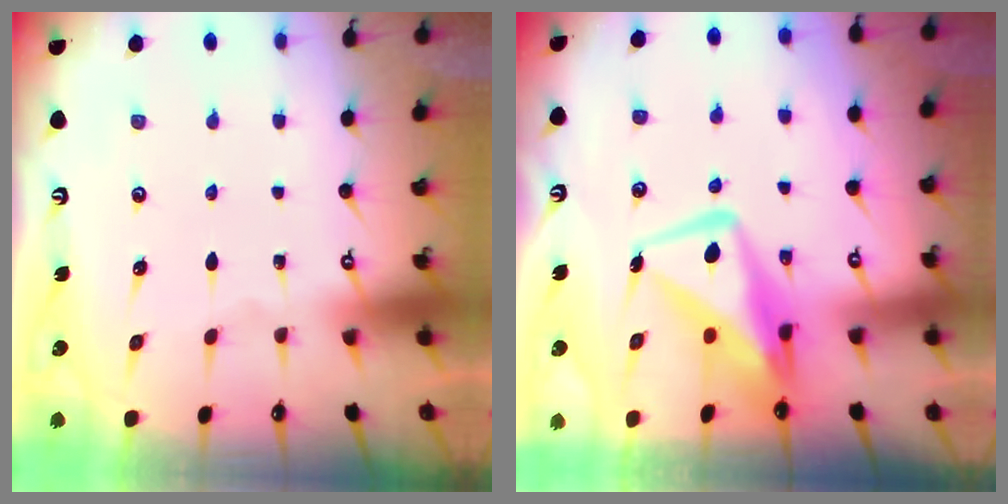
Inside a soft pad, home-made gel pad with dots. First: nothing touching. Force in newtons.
{"total": 12.2, "press": 12.1, "slide": 1.4}